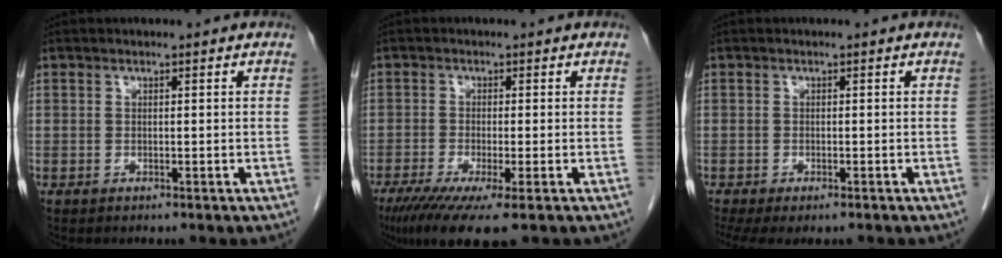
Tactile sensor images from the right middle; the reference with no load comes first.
{"total": 8.6, "force": [-5.3, 1.0, 6.8], "torque": [-0.107, -0.021, -0.087]}
{"total": 7.1, "force": [-5.3, 2.6, 3.9], "torque": [-0.071, -0.005, -0.080]}